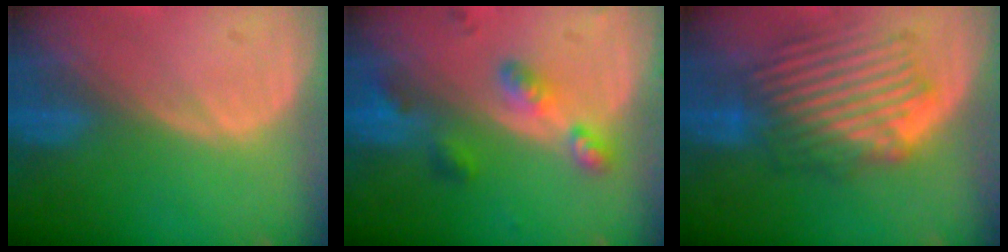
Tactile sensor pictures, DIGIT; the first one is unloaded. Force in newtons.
{"total": 5.2, "press": 5.1, "slide": 0.7}
{"total": 8.9, "press": 8.3, "slide": 3.2}